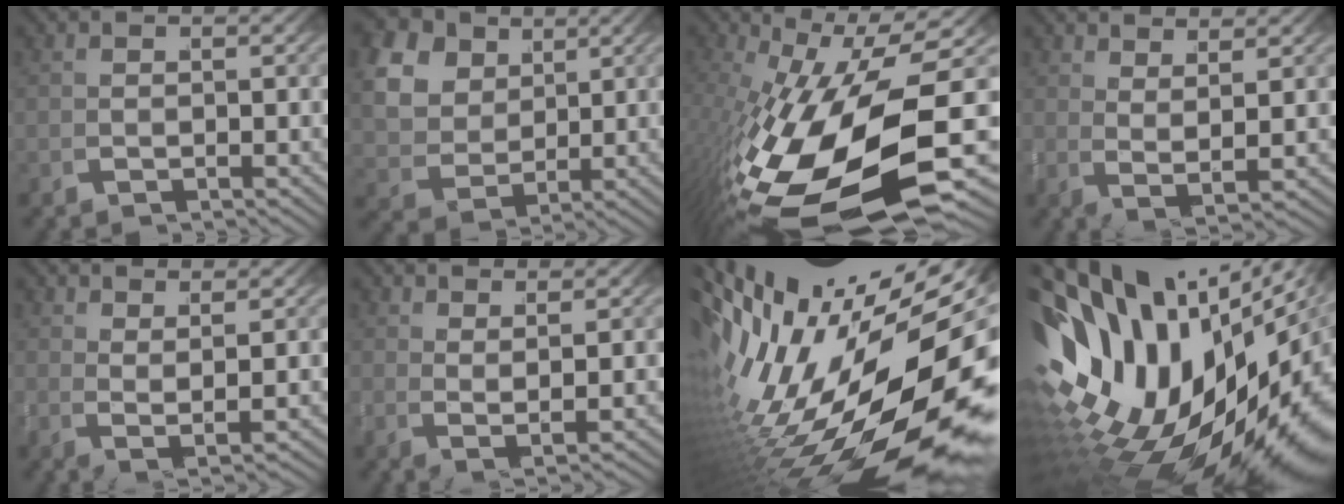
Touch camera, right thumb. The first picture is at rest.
{"total": 10.9, "force": [2.8, 8.8, 5.8], "torque": [-0.145, -0.016, 0.044]}
{"total": 19.9, "force": [-1.8, 10.7, 16.7], "torque": [-0.327, -0.067, 0.014]}
{"total": 3.7, "force": [2.7, 0.5, 2.5], "torque": [-0.041, 0.000, 0.052]}
{"total": 3.1, "force": [2.6, 0.0, 1.7], "torque": [-0.024, 0.002, 0.050]}
{"total": 2.8, "force": [2.4, -0.2, 1.4], "torque": [-0.018, 0.002, 0.048]}
{"total": 24.4, "force": [-0.8, 14.1, 19.9], "torque": [-0.327, -0.038, 0.016]}
{"total": 27.0, "force": [-0.5, 17.6, 20.5], "torque": [-0.375, -0.024, 0.003]}